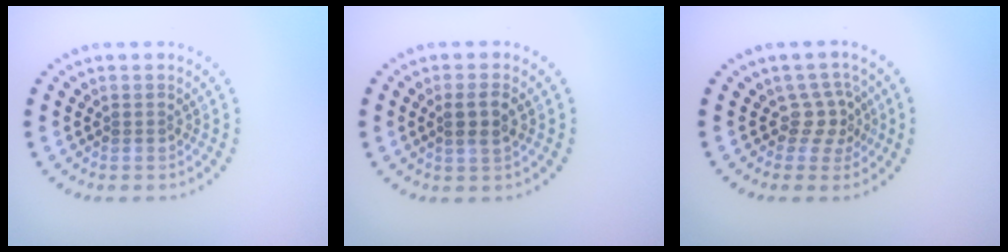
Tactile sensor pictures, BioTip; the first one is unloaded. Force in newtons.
{"total": 2.1, "press": 1.9, "slide": 0.8}
{"total": 2.3, "press": 1.5, "slide": 1.7}